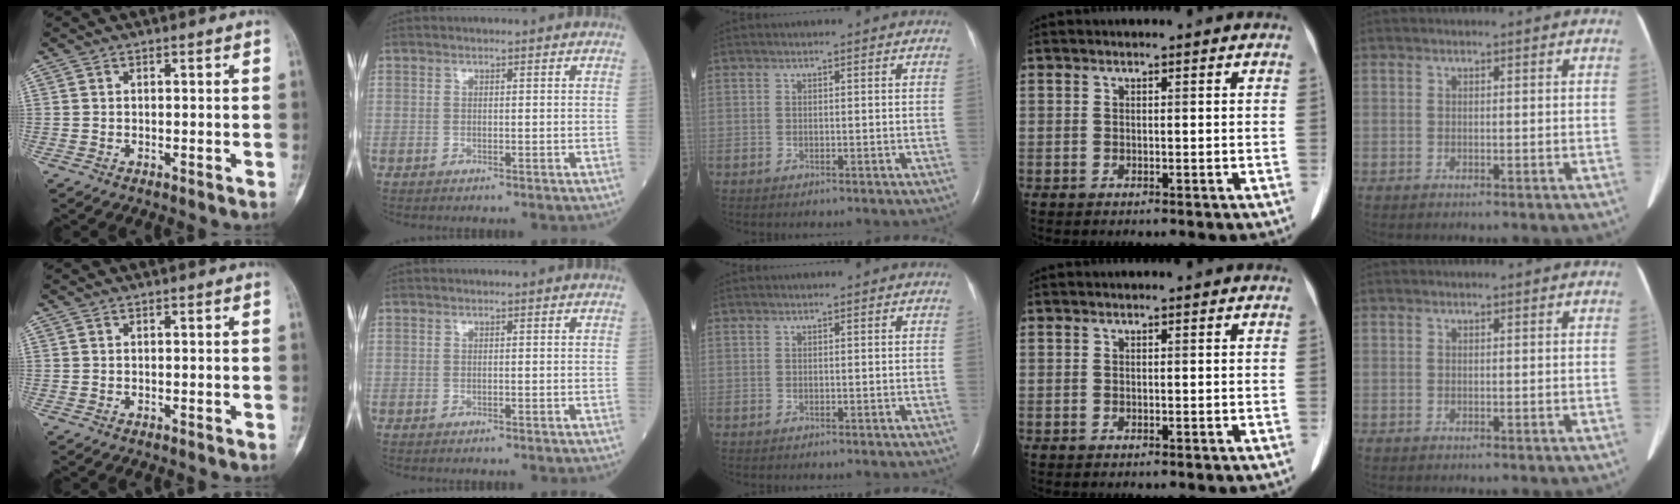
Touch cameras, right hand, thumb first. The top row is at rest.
{}